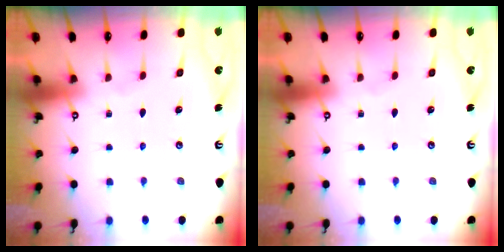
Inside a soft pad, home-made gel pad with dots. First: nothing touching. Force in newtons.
{"total": 0.0}